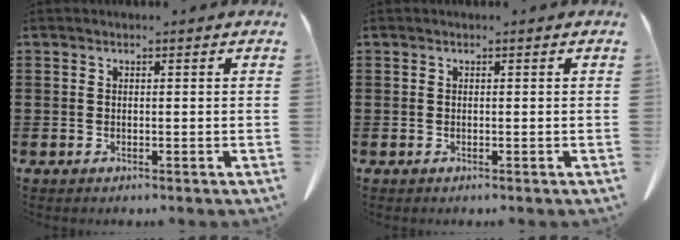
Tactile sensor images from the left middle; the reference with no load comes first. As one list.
[{"total": 0.0}]